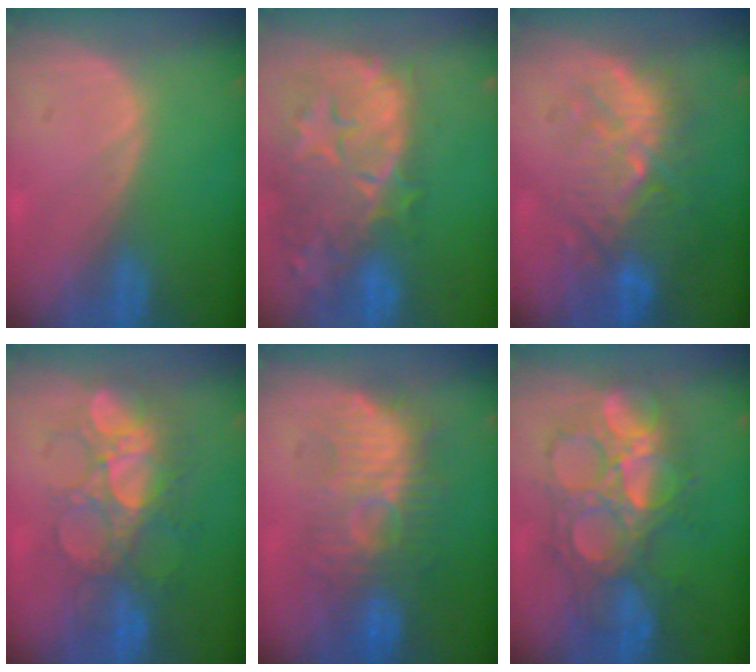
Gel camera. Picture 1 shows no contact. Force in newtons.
{"total": 14.6, "press": 11.8, "slide": 8.6}
{"total": 10.6, "press": 9.6, "slide": 4.5}
{"total": 9.1, "press": 8.7, "slide": 2.6}
{"total": 9.5, "press": 9.2, "slide": 2.1}
{"total": 10.3, "press": 10.2, "slide": 0.6}